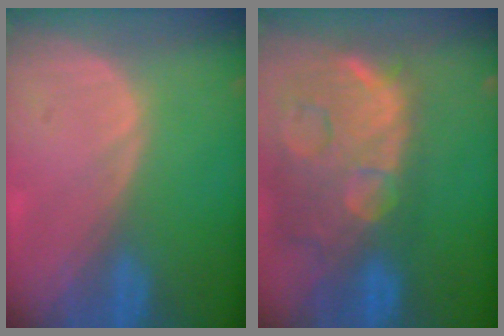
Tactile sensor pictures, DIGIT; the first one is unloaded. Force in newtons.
{"total": 14.9, "press": 12.0, "slide": 8.9}